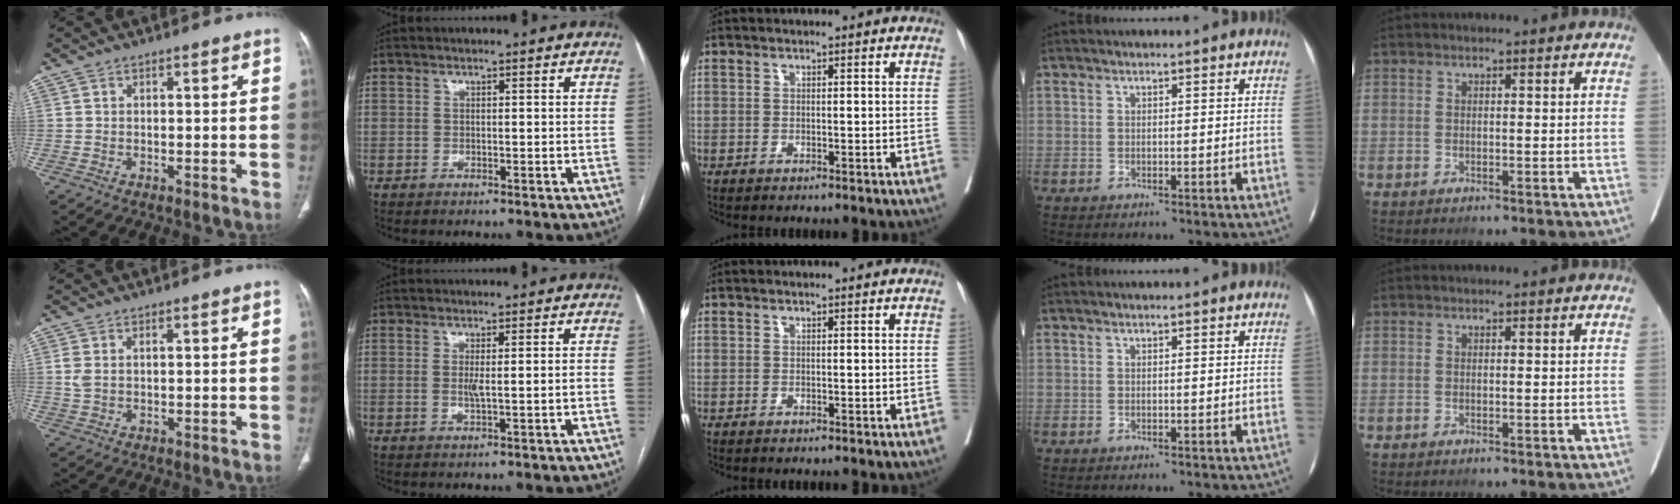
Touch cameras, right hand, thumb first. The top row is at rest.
{"thumb": {"total": 2.8, "force": [0.5, 1.6, 2.2], "torque": [-0.065, 0.010, 0.014]}, "index": {"total": 2.3, "force": [-0.3, 0.0, 2.3], "torque": [-0.045, -0.004, -0.003]}}